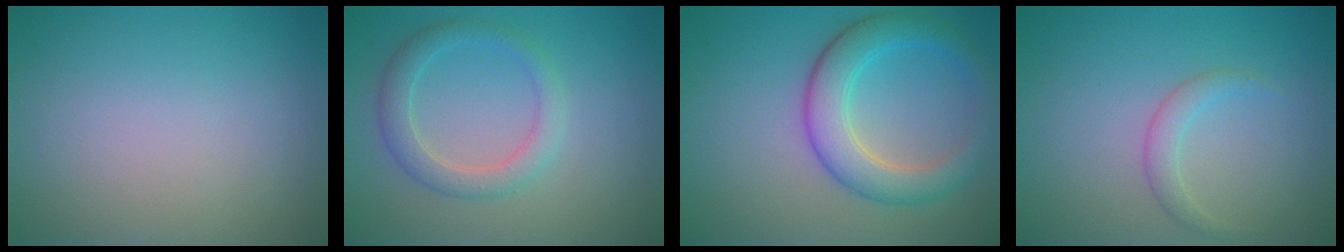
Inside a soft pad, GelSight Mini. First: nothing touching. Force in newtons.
{"total": 2.8, "press": 2.8, "slide": 0.1}
{"total": 5.2, "press": 5.2, "slide": 0.1}
{"total": 1.6, "press": 1.6, "slide": 0.0}